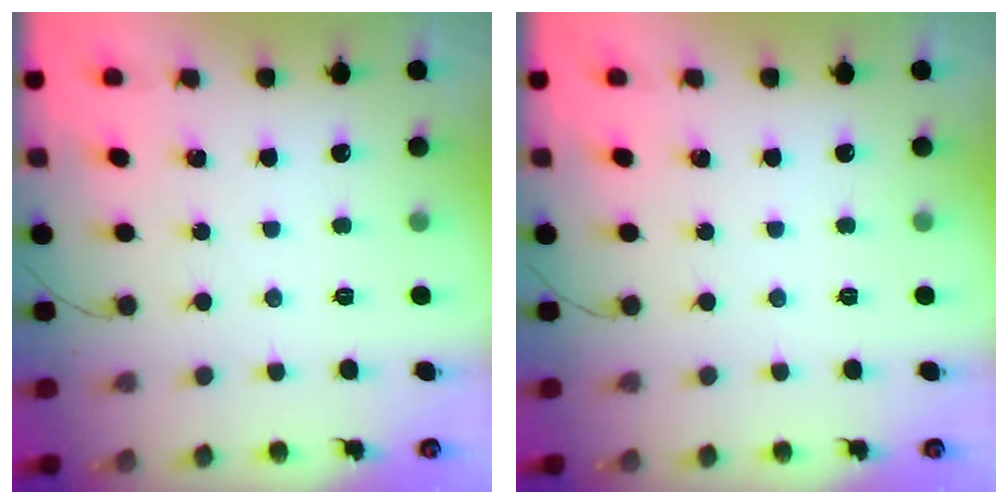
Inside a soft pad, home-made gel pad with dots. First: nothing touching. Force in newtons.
{"total": 0.0}